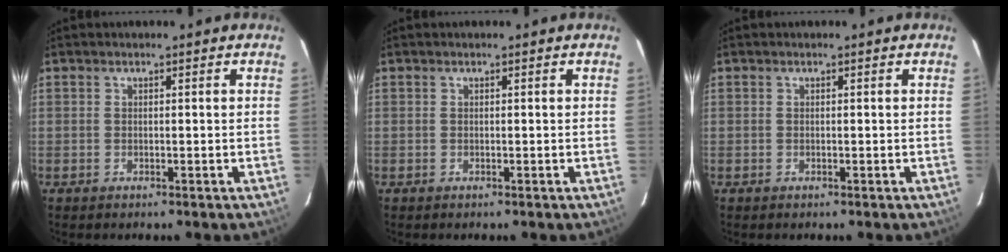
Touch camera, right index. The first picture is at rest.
{"total": 0.0}
{"total": 0.0}